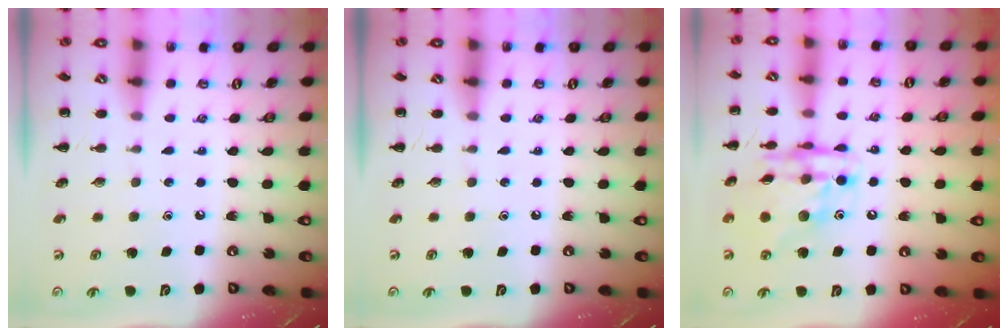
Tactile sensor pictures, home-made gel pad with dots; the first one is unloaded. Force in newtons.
{"total": 0.0}
{"total": 15.4, "press": 15.0, "slide": 3.5}